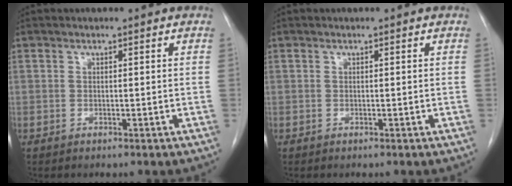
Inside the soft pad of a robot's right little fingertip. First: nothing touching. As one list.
[{"total": 0.0}]